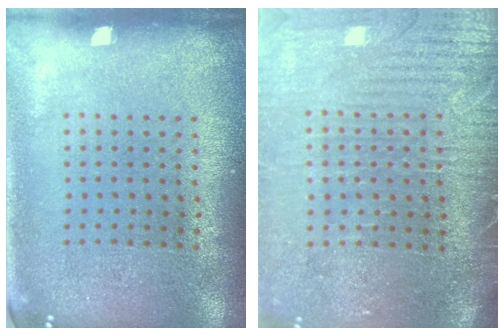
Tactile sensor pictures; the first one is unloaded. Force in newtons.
{"total": 3.7, "press": 3.3, "slide": 1.5}